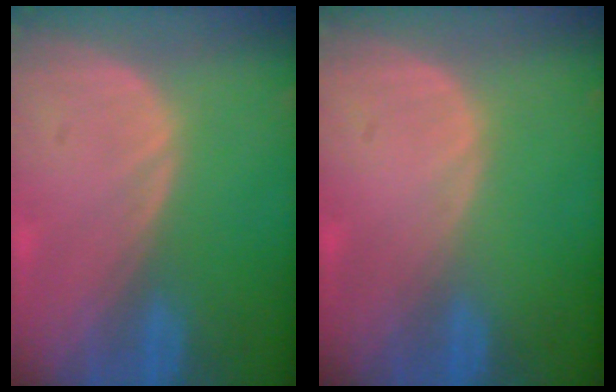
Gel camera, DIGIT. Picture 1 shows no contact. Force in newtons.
{"total": 0.0}